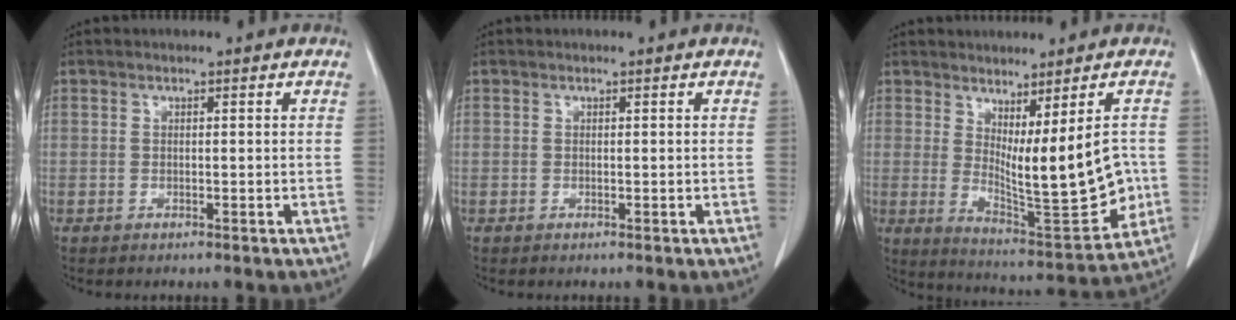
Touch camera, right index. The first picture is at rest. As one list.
[{"total": 0.0}, {"total": 13.0, "force": [0.7, 2.5, 12.7], "torque": [-0.187, -0.031, 0.029]}]